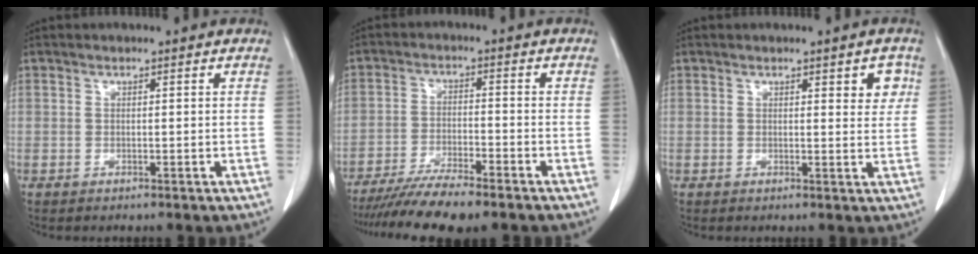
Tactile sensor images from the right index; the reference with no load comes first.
{"total": 9.3, "force": [-7.9, 0.4, 4.9], "torque": [-0.083, -0.023, -0.133]}
{"total": 3.4, "force": [1.4, 1.2, 2.9], "torque": [-0.030, -0.001, 0.014]}